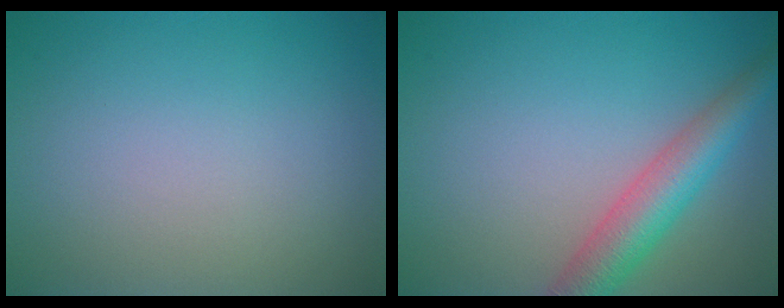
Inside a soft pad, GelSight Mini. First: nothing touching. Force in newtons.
{"total": 5.0, "press": 5.0, "slide": 0.2}